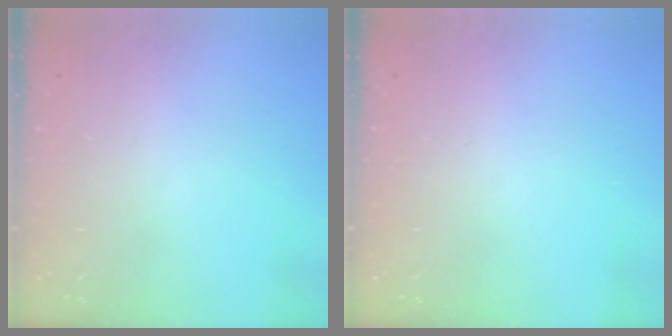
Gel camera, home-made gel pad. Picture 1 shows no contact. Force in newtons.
{"total": 0.0}